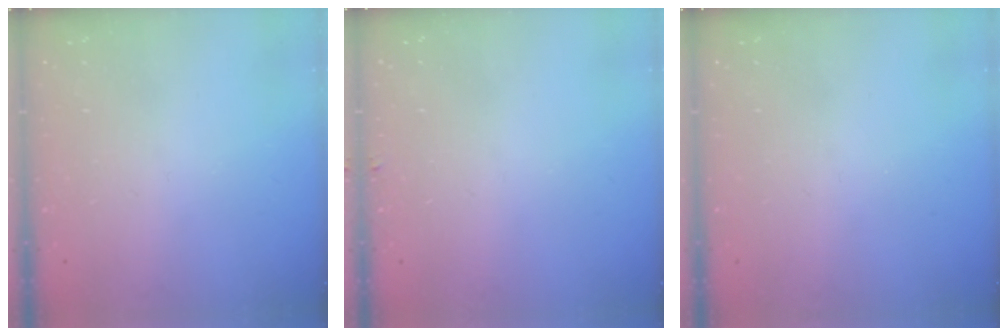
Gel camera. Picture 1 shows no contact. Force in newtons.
{"total": 2.8, "press": 2.8, "slide": 0.3}
{"total": 0.0}